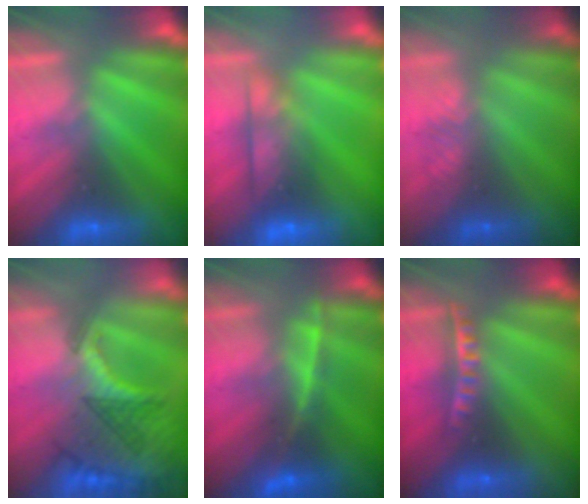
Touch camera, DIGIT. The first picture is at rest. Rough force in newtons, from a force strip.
{"total": 6.9}
{"total": 2.9}
{"total": 3.0}
{"total": 2.4}
{"total": 8.6}